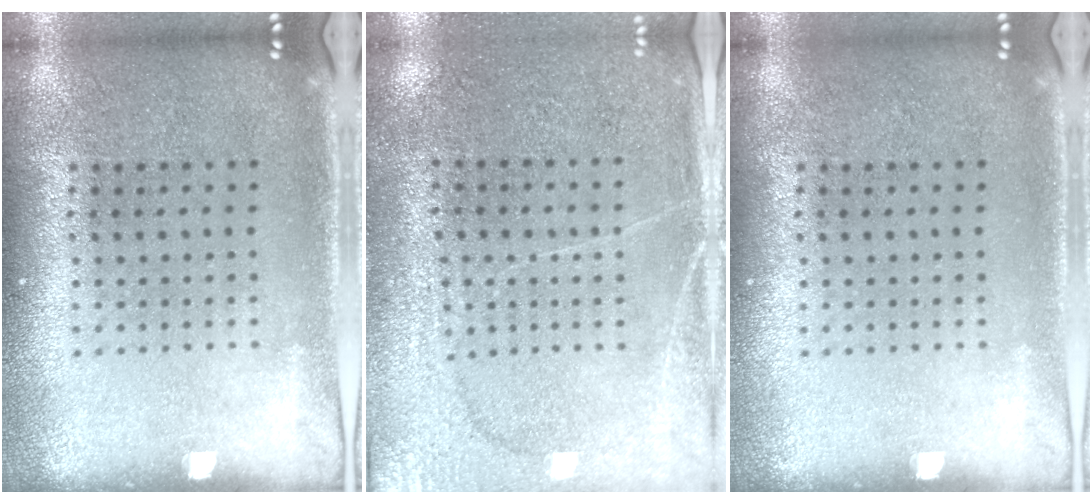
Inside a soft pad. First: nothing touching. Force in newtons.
{"total": 2.8, "press": 2.7, "slide": 0.8}
{"total": 0.0}